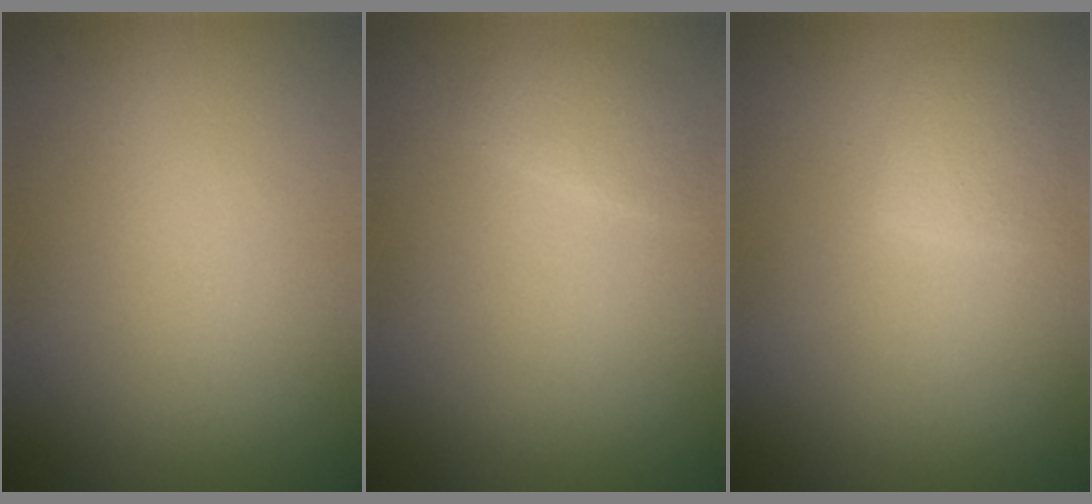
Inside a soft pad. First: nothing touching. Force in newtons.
{"total": 1.3, "press": 1.3, "slide": 0.1}
{"total": 1.5, "press": 1.5, "slide": 0.1}